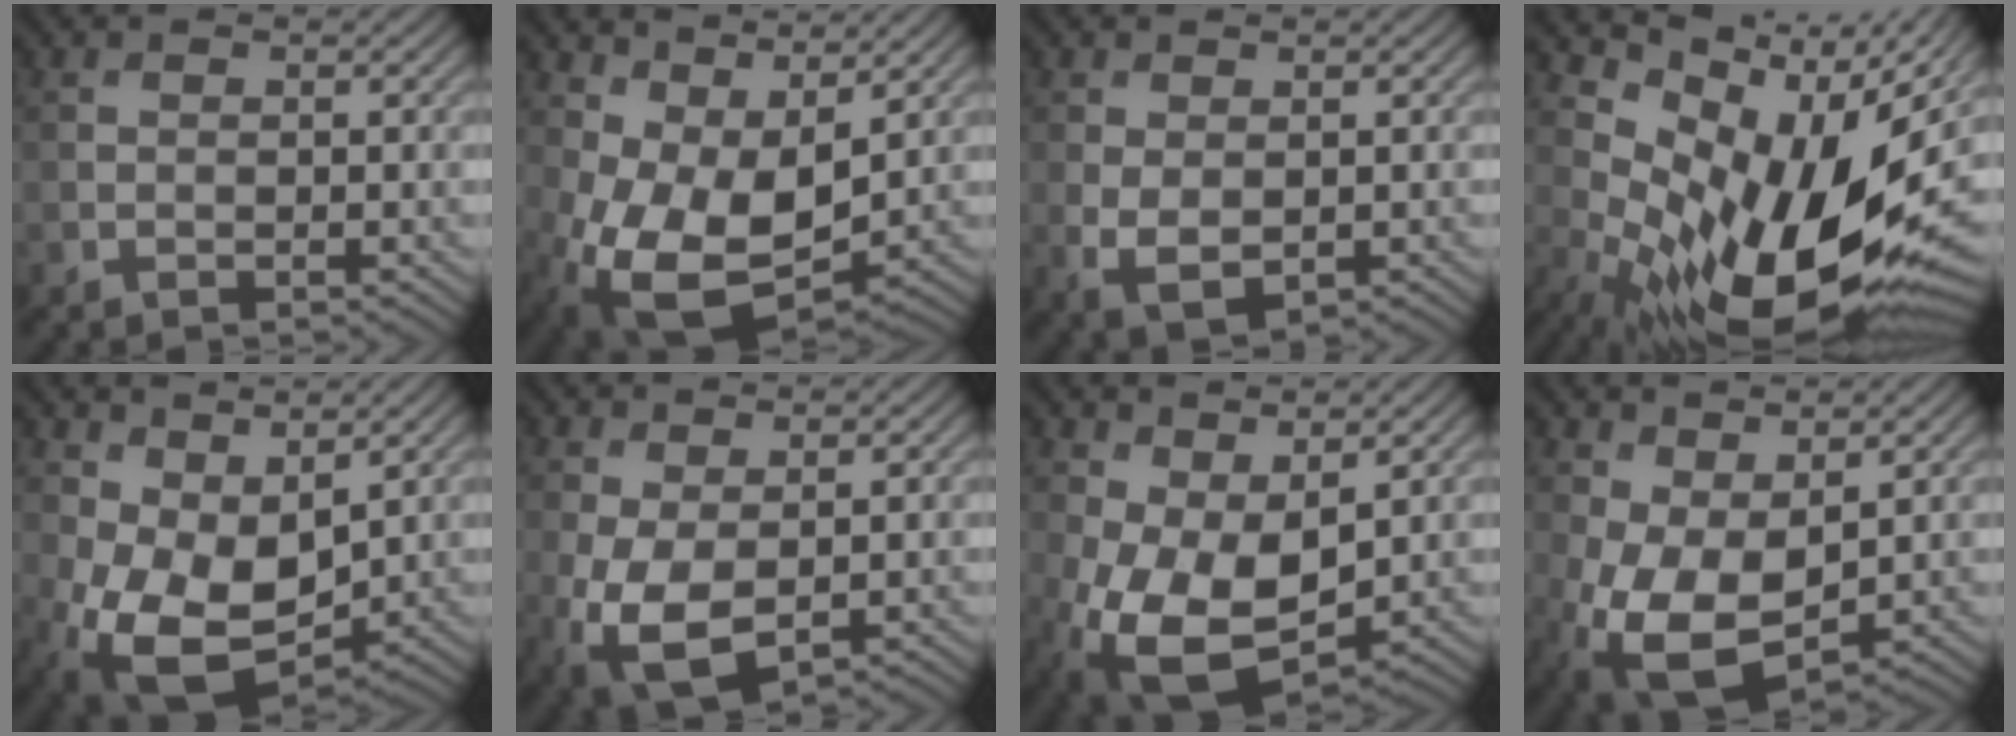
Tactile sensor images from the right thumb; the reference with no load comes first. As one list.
[{"total": 11.1, "force": [0.0, 6.6, 9.0], "torque": [-0.203, -0.018, 0.005]}, {"total": 3.9, "force": [-0.3, 2.4, 3.0], "torque": [-0.075, -0.011, -0.001]}, {"total": 17.4, "force": [-0.1, 10.0, 14.2], "torque": [-0.239, -0.038, 0.014]}, {"total": 10.3, "force": [0.1, 6.6, 8.0], "torque": [-0.181, -0.024, 0.004]}, {"total": 7.8, "force": [-1.8, 4.5, 6.0], "torque": [-0.160, -0.024, -0.030]}, {"total": 10.6, "force": [-1.1, 6.1, 8.5], "torque": [-0.200, -0.015, -0.017]}, {"total": 9.4, "force": [-0.5, 5.4, 7.7], "torque": [-0.189, -0.011, -0.010]}]